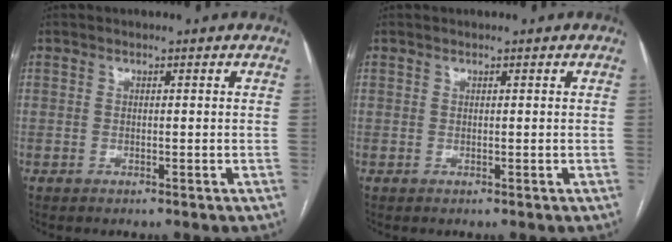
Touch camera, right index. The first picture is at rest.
{"total": 0.0}